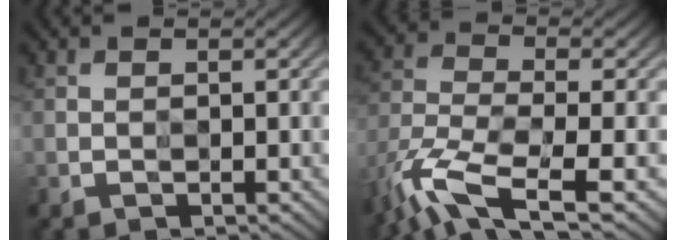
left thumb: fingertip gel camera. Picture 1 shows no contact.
{"total": 10.1, "force": [-7.3, 2.9, 6.4], "torque": [-0.143, -0.019, -0.144]}